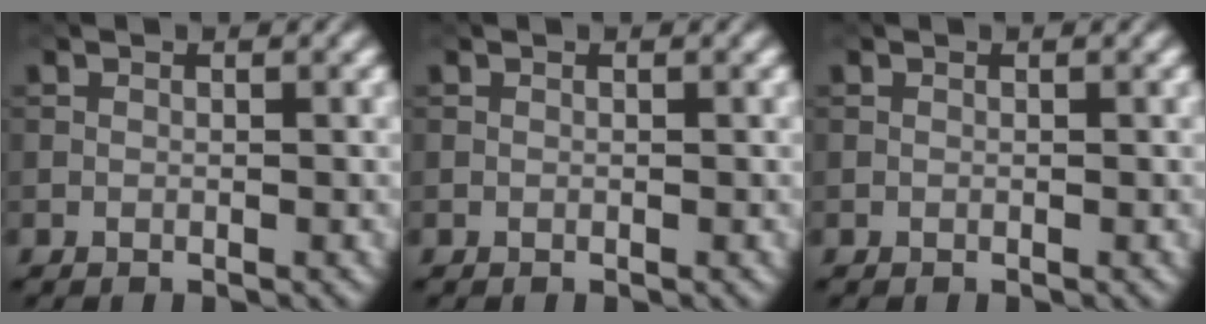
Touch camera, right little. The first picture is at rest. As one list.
[{"total": 0.0}, {"total": 0.0}]